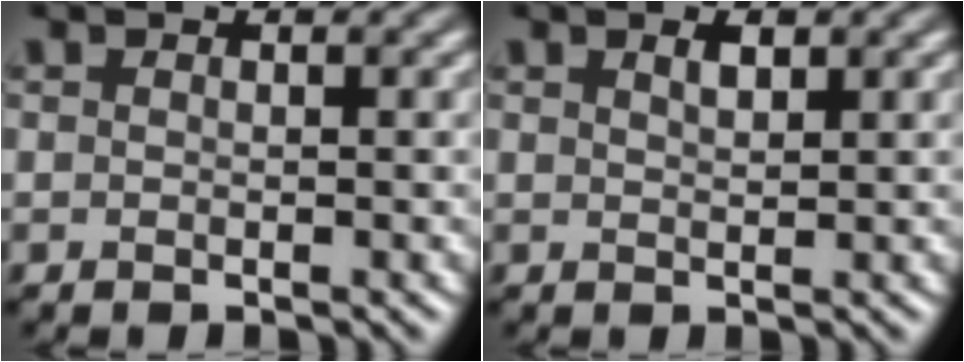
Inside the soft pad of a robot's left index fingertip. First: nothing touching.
{"total": 1.1, "force": [0.8, 0.3, 0.7], "torque": [-0.014, 0.000, 0.014]}